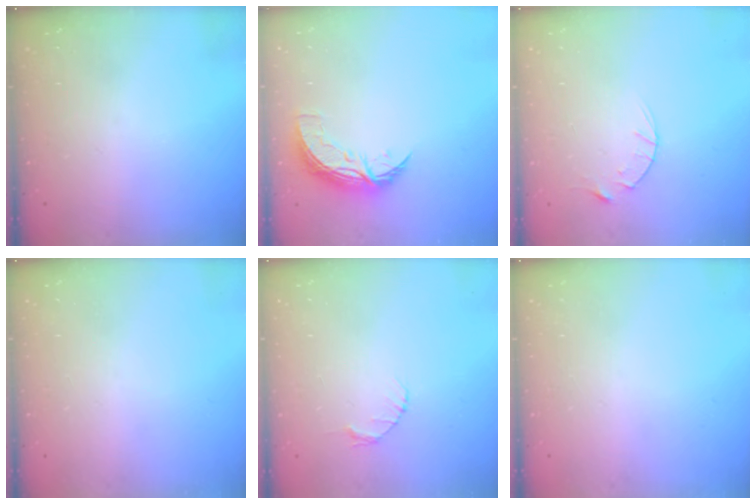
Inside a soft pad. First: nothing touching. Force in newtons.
{"total": 8.6, "press": 8.6, "slide": 0.1}
{"total": 4.5, "press": 4.5, "slide": 0.3}
{"total": 0.0}
{"total": 2.6, "press": 2.6, "slide": 0.3}
{"total": 0.0}